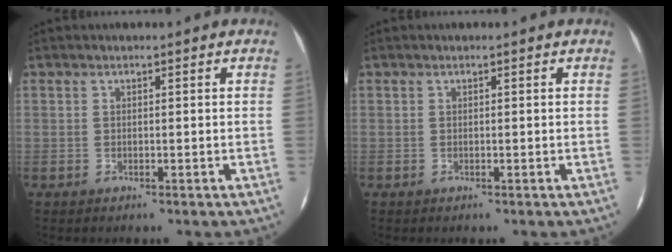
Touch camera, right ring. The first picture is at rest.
{"total": 0.0}